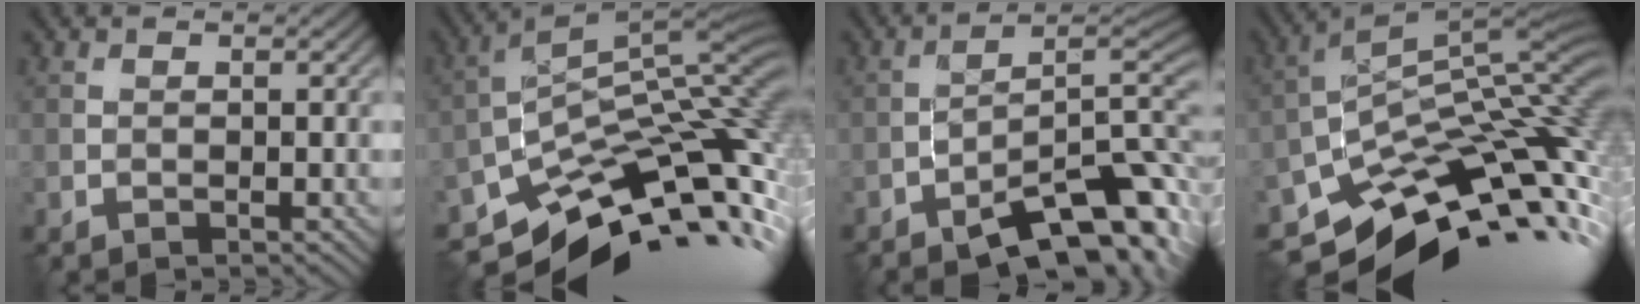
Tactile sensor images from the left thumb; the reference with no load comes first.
{"total": 14.1, "force": [-7.1, 5.4, 10.9], "torque": [-0.194, -0.010, -0.117]}
{"total": 14.0, "force": [-7.6, 4.6, 10.8], "torque": [-0.152, -0.004, -0.125]}
{"total": 15.2, "force": [-7.1, 6.8, 11.6], "torque": [-0.205, -0.006, -0.119]}